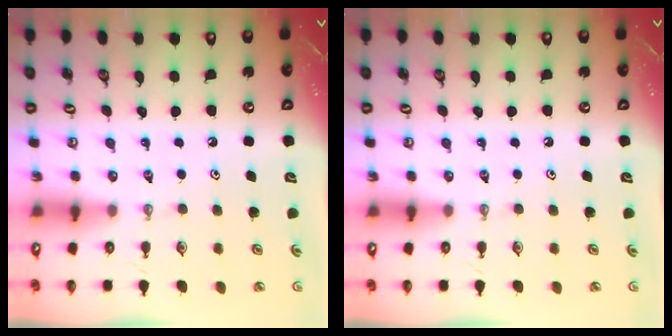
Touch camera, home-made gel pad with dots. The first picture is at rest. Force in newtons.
{"total": 0.0}